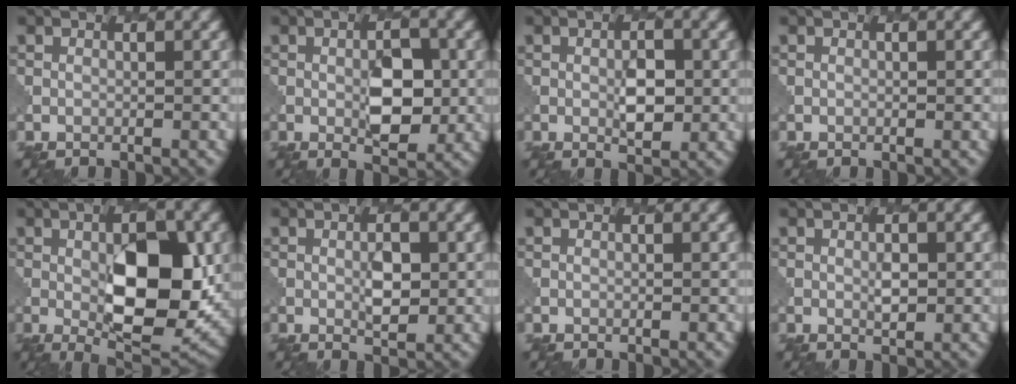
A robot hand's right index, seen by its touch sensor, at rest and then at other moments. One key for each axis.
{"total": 3.9, "fx": 0.0, "fy": 1.8, "fz": 3.5, "tx": -0.052, "ty": -0.003, "tz": 0.003}
{"total": 2.5, "fx": 0.1, "fy": 1.2, "fz": 2.2, "tx": -0.034, "ty": -0.004, "tz": 0.005}
{"total": 0.0}
{"total": 10.5, "fx": -0.2, "fy": 4.2, "fz": 9.6, "tx": -0.139, "ty": -0.005, "tz": 0.005}
{"total": 2.1, "fx": 0.3, "fy": 0.9, "fz": 1.9, "tx": -0.033, "ty": -0.005, "tz": 0.009}
{"total": 0.0}
{"total": 1.2, "fx": 0.3, "fy": 0.6, "fz": 1.0, "tx": -0.015, "ty": -0.002, "tz": 0.008}